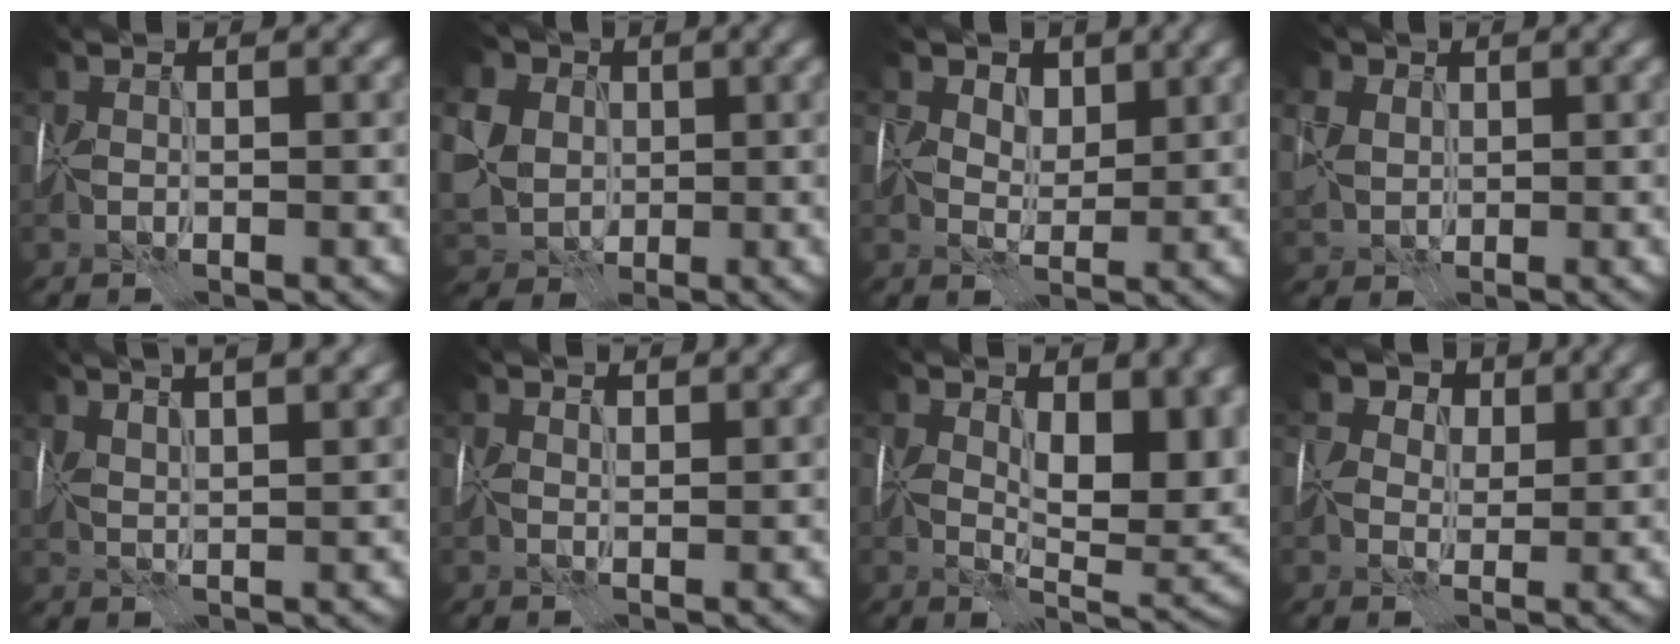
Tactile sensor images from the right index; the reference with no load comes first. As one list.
[{"total": 9.7, "force": [2.3, 8.0, 5.0], "torque": [-0.121, 0.021, 0.022]}, {"total": 3.7, "force": [2.1, 2.6, 1.6], "torque": [-0.036, -0.008, 0.037]}, {"total": 4.8, "force": [1.6, 3.9, 2.4], "torque": [-0.087, 0.015, 0.030]}, {"total": 9.0, "force": [5.8, 3.5, 6.0], "torque": [-0.086, 0.043, 0.070]}, {"total": 2.6, "force": [2.0, 1.0, 1.3], "torque": [-0.028, 0.004, 0.029]}, {"total": 8.9, "force": [2.3, 4.7, 7.1], "torque": [-0.101, -0.023, 0.043]}, {"total": 5.0, "force": [3.0, 3.6, 2.0], "torque": [-0.045, -0.004, 0.046]}]